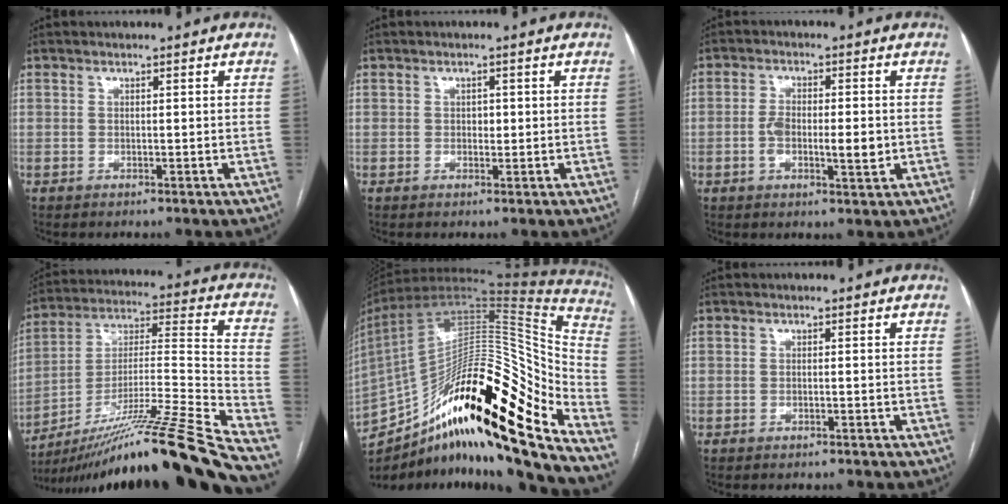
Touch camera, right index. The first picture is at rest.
{"total": 1.3, "force": [0.1, 1.0, 0.8], "torque": [-0.009, 0.002, 0.002]}
{"total": 6.2, "force": [-0.8, 2.2, 5.8], "torque": [-0.103, 0.000, -0.013]}
{"total": 26.3, "force": [-20.7, -2.8, 16.0], "torque": [-0.216, -0.010, -0.348]}
{"total": 33.1, "force": [-20.1, 6.1, 25.6], "torque": [-0.415, 0.002, -0.324]}
{"total": 0.0}